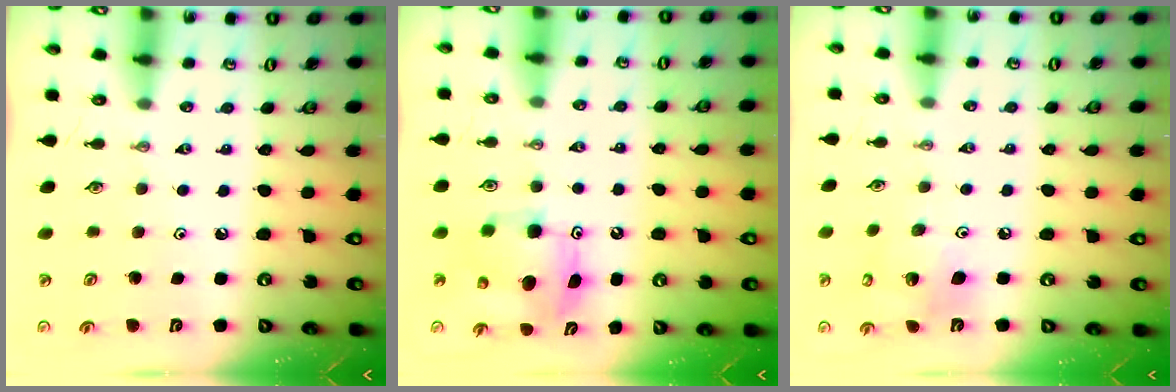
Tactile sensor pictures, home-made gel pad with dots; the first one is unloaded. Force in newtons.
{"total": 7.9, "press": 7.9, "slide": 0.2}
{"total": 10.0, "press": 9.8, "slide": 2.0}